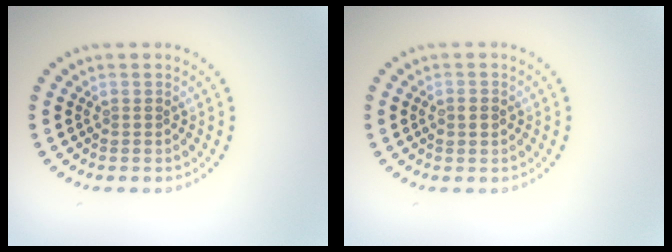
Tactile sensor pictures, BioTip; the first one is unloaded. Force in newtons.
{"total": 1.7, "press": 1.6, "slide": 0.3}